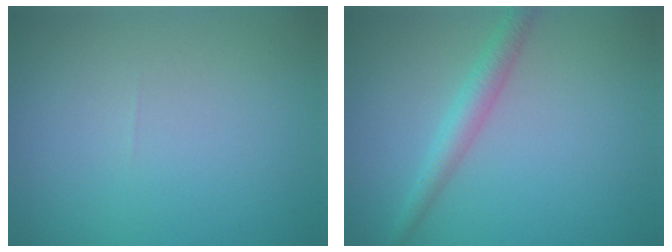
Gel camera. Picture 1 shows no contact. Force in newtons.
{"total": 2.5, "press": 2.5, "slide": 0.1}